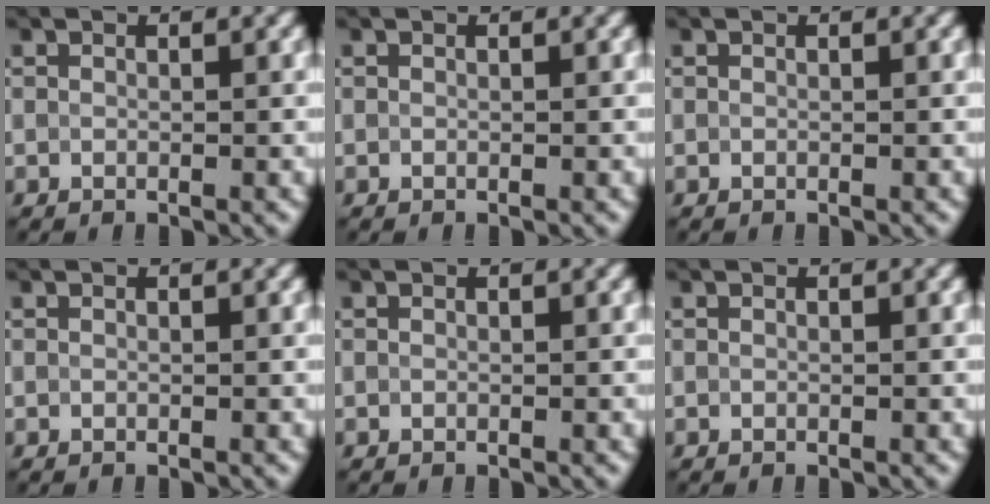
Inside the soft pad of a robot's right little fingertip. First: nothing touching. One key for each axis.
{"total": 0.0}
{"total": 0.0}
{"total": 0.0}
{"total": 0.0}
{"total": 0.0}